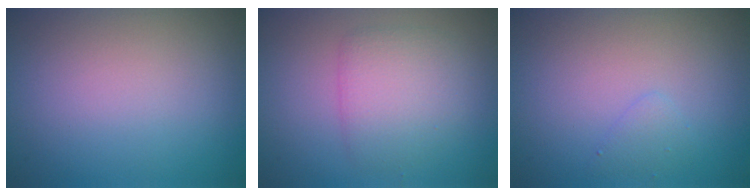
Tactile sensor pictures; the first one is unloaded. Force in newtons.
{"total": 3.5, "press": 3.5, "slide": 0.2}
{"total": 1.0, "press": 1.0, "slide": 0.1}